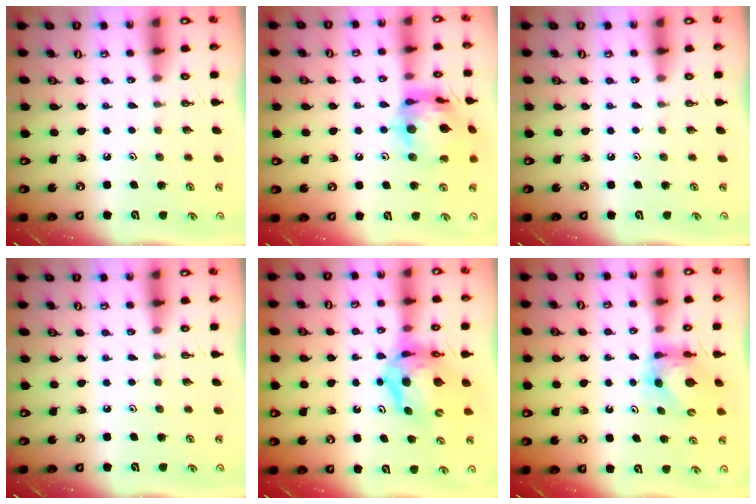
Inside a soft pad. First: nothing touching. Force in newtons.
{"total": 16.6, "press": 16.5, "slide": 1.7}
{"total": 0.0}
{"total": 0.0}
{"total": 10.6, "press": 10.5, "slide": 1.1}
{"total": 6.2, "press": 6.2, "slide": 0.6}